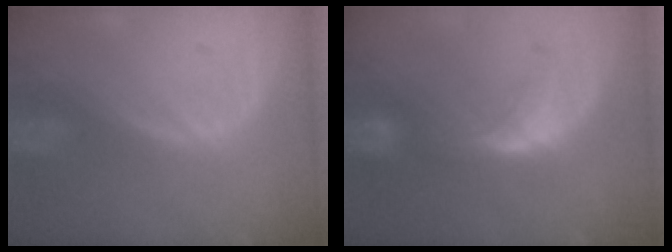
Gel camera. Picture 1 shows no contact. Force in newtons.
{"total": 7.4, "press": 6.8, "slide": 2.9}